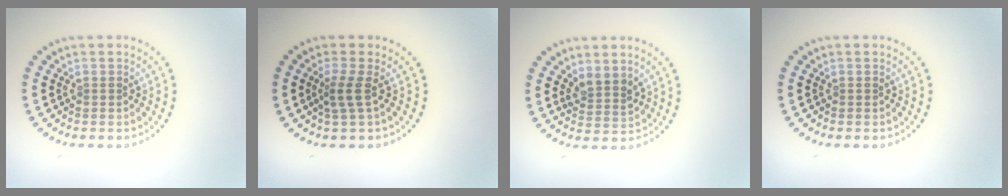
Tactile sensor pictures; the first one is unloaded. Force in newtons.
{"total": 1.9, "press": 1.2, "slide": 1.5}
{"total": 2.2, "press": 1.8, "slide": 1.3}
{"total": 0.0}